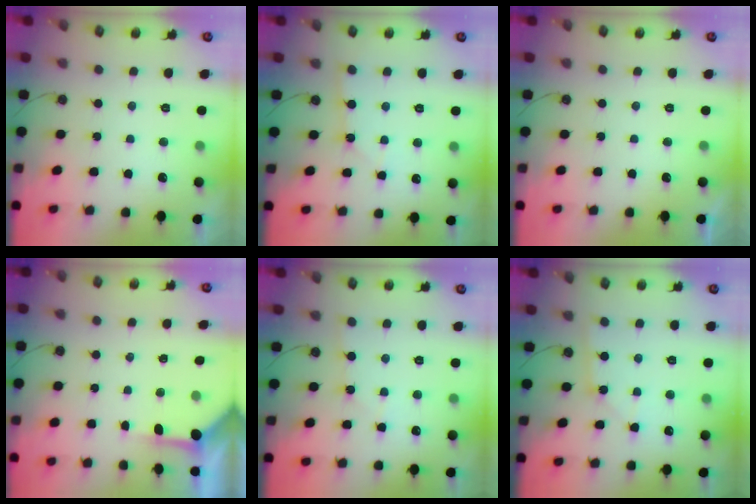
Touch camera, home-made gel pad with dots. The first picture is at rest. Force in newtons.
{"total": 1.9, "press": 1.9, "slide": 0.3}
{"total": 0.0}
{"total": 3.8, "press": 3.8, "slide": 0.4}
{"total": 2.7, "press": 2.7, "slide": 0.3}
{"total": 2.1, "press": 2.1, "slide": 0.3}